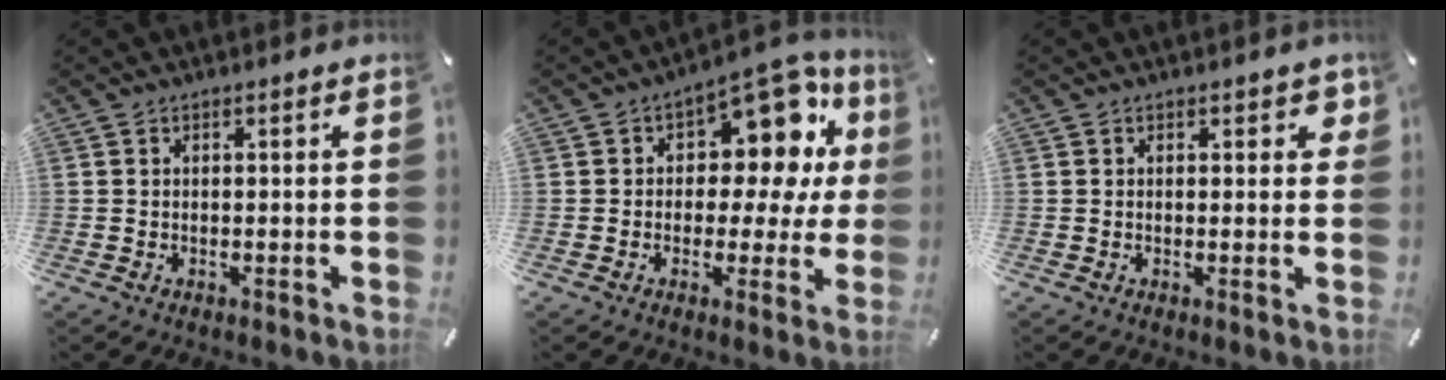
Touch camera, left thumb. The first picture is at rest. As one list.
[{"total": 14.6, "force": [7.5, 8.1, 9.6], "torque": [-0.129, -0.067, 0.128]}, {"total": 1.7, "force": [0.9, 1.1, 1.0], "torque": [0.002, -0.004, 0.009]}]